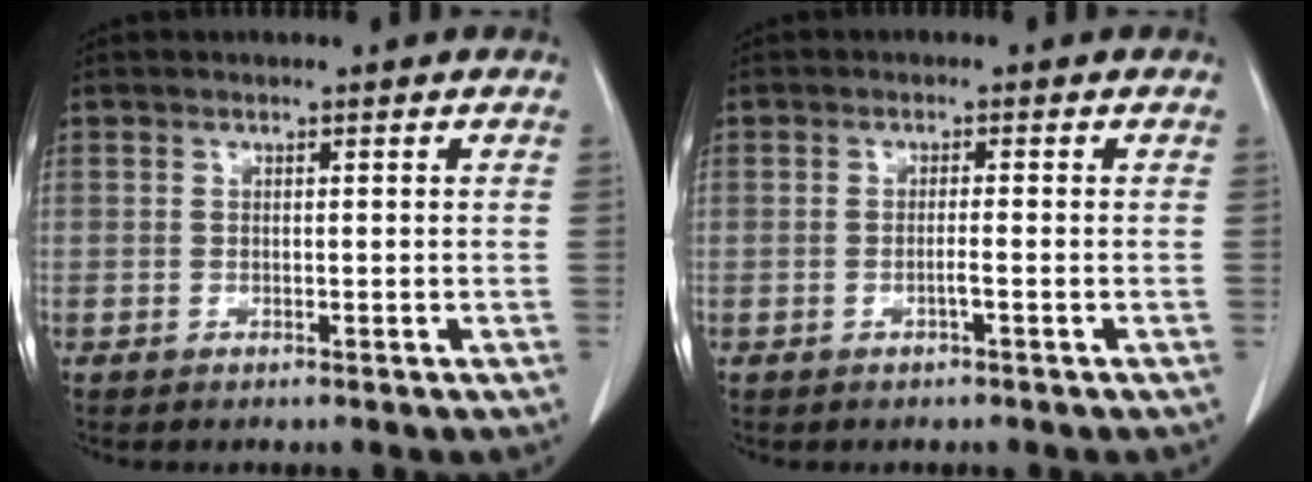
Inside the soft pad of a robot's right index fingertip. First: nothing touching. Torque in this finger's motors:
{"motor_torque": [-0.09, 0.02, -0.02, -0.01]}